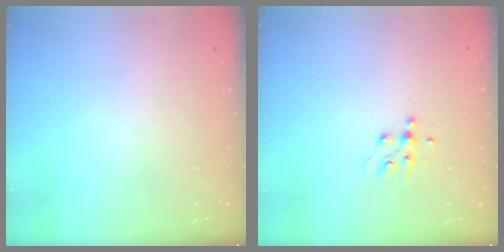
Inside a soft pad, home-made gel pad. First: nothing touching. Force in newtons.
{"total": 6.1, "press": 6.0, "slide": 1.3}